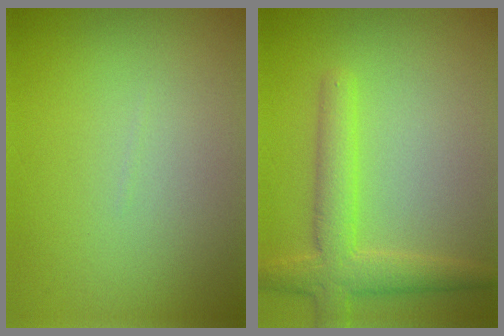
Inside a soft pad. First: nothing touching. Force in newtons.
{"total": 4.1, "press": 4.1, "slide": 0.3}